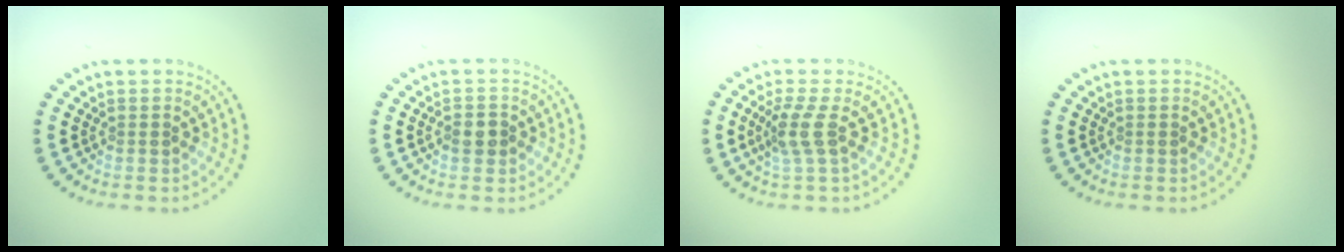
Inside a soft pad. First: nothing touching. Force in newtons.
{"total": 1.5, "press": 1.5, "slide": 0.4}
{"total": 2.6, "press": 2.0, "slide": 1.6}
{"total": 0.0}